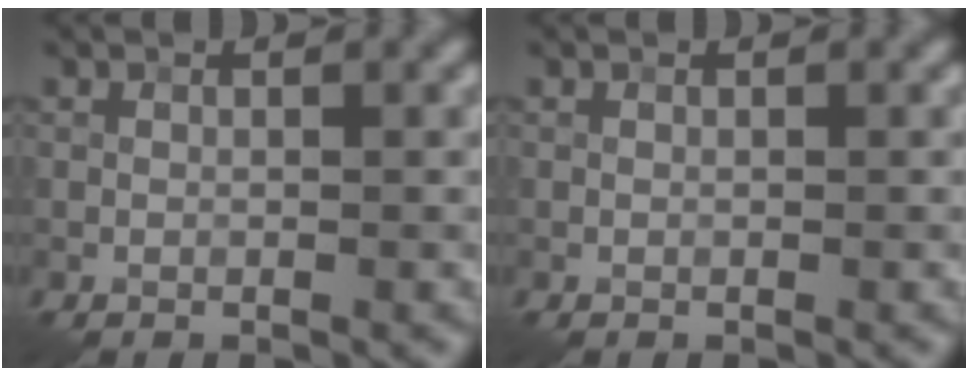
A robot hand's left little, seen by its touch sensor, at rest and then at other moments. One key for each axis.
{"total": 0.0}